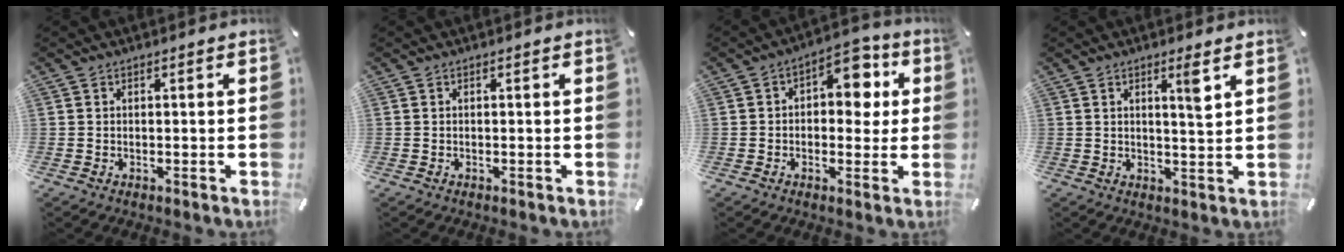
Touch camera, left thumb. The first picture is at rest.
{"total": 0.0}
{"total": 9.4, "force": [2.5, 6.0, 6.8], "torque": [-0.073, -0.017, 0.033]}
{"total": 4.5, "force": [2.2, 0.2, 4.0], "torque": [-0.060, -0.011, 0.028]}